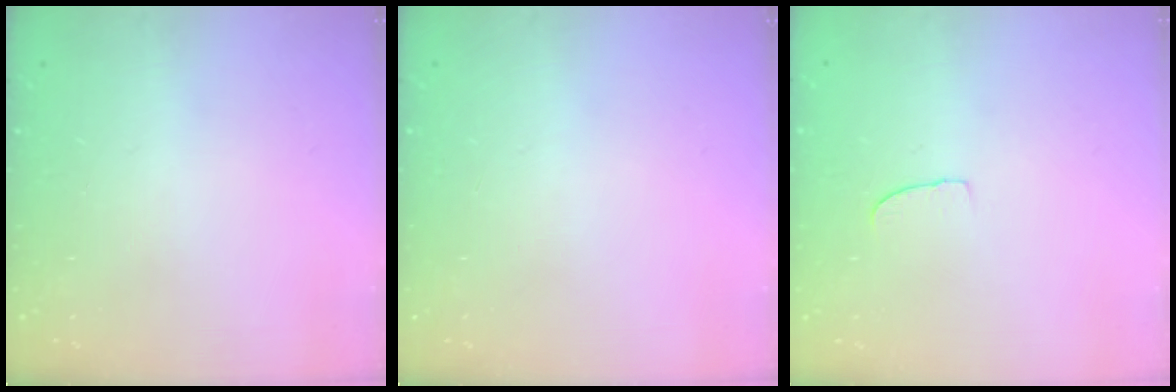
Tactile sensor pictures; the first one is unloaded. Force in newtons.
{"total": 0.0}
{"total": 4.2, "press": 4.2, "slide": 0.4}